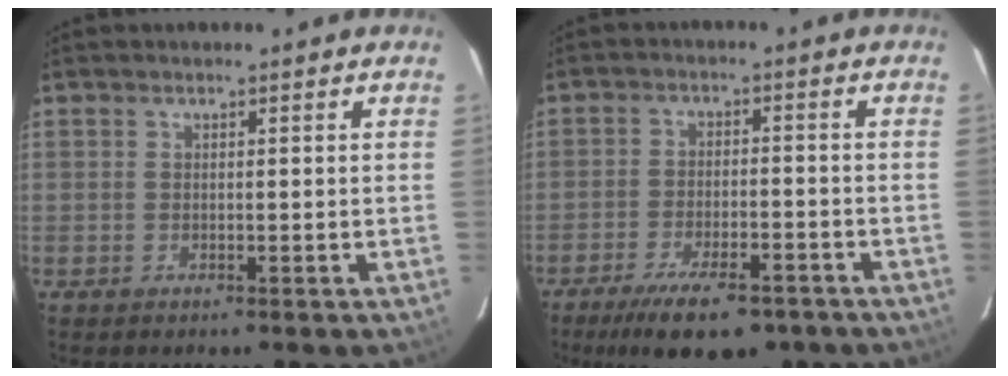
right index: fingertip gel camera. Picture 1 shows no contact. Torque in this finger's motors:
{"motor_torque": [0.94, -1.19, 0.52, 0.12]}